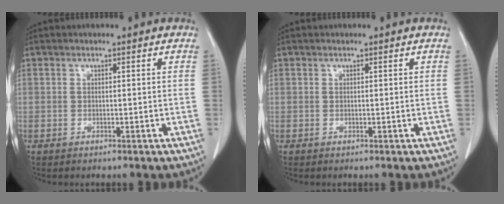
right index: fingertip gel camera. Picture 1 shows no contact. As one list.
[{"total": 0.0}]